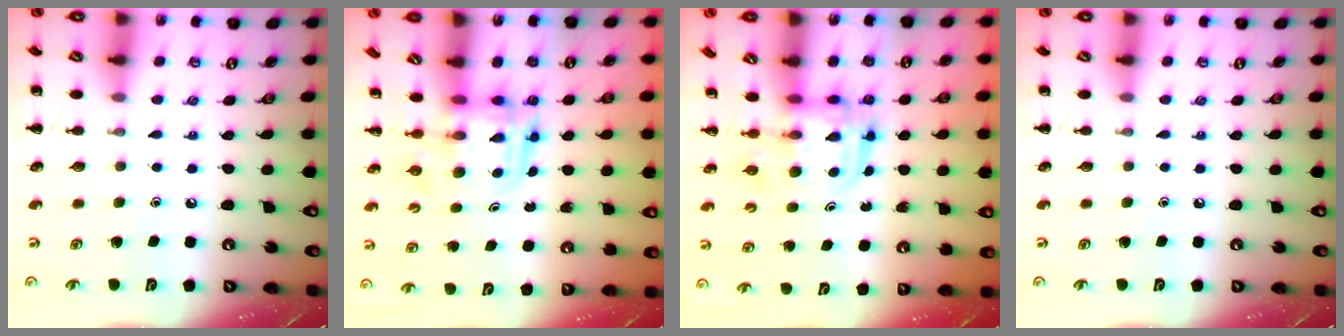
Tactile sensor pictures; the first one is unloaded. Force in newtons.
{"total": 3.7, "press": 3.7, "slide": 0.6}
{"total": 3.0, "press": 3.0, "slide": 0.3}
{"total": 0.0}